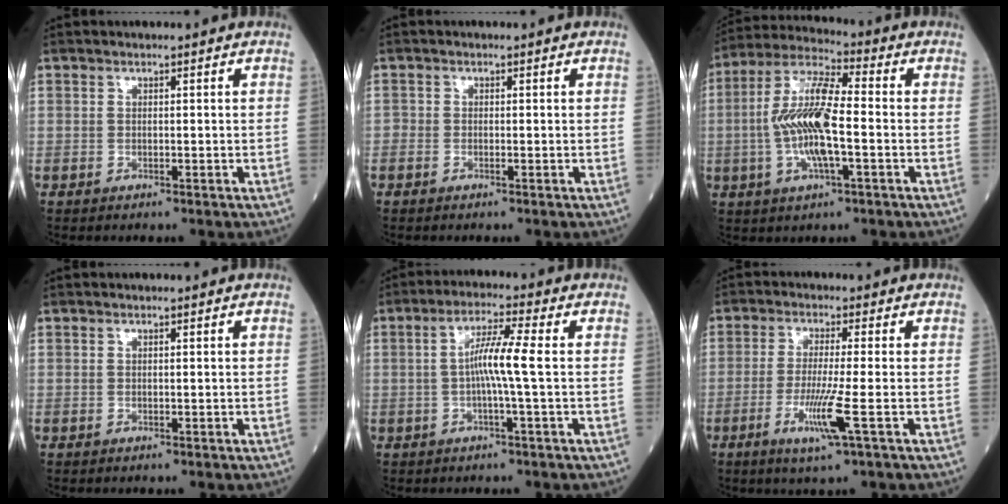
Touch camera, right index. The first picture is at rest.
{"total": 0.6, "force": [-0.4, 0.4, 0.2], "torque": [-0.003, 0.002, -0.009]}
{"total": 12.2, "force": [-1.6, 2.7, 11.8], "torque": [-0.243, 0.008, -0.031]}
{"total": 0.0}
{"total": 6.0, "force": [-0.2, -0.6, 6.0], "torque": [-0.114, 0.009, -0.005]}
{"total": 6.7, "force": [-2.4, -0.8, 6.2], "torque": [-0.124, -0.020, -0.045]}